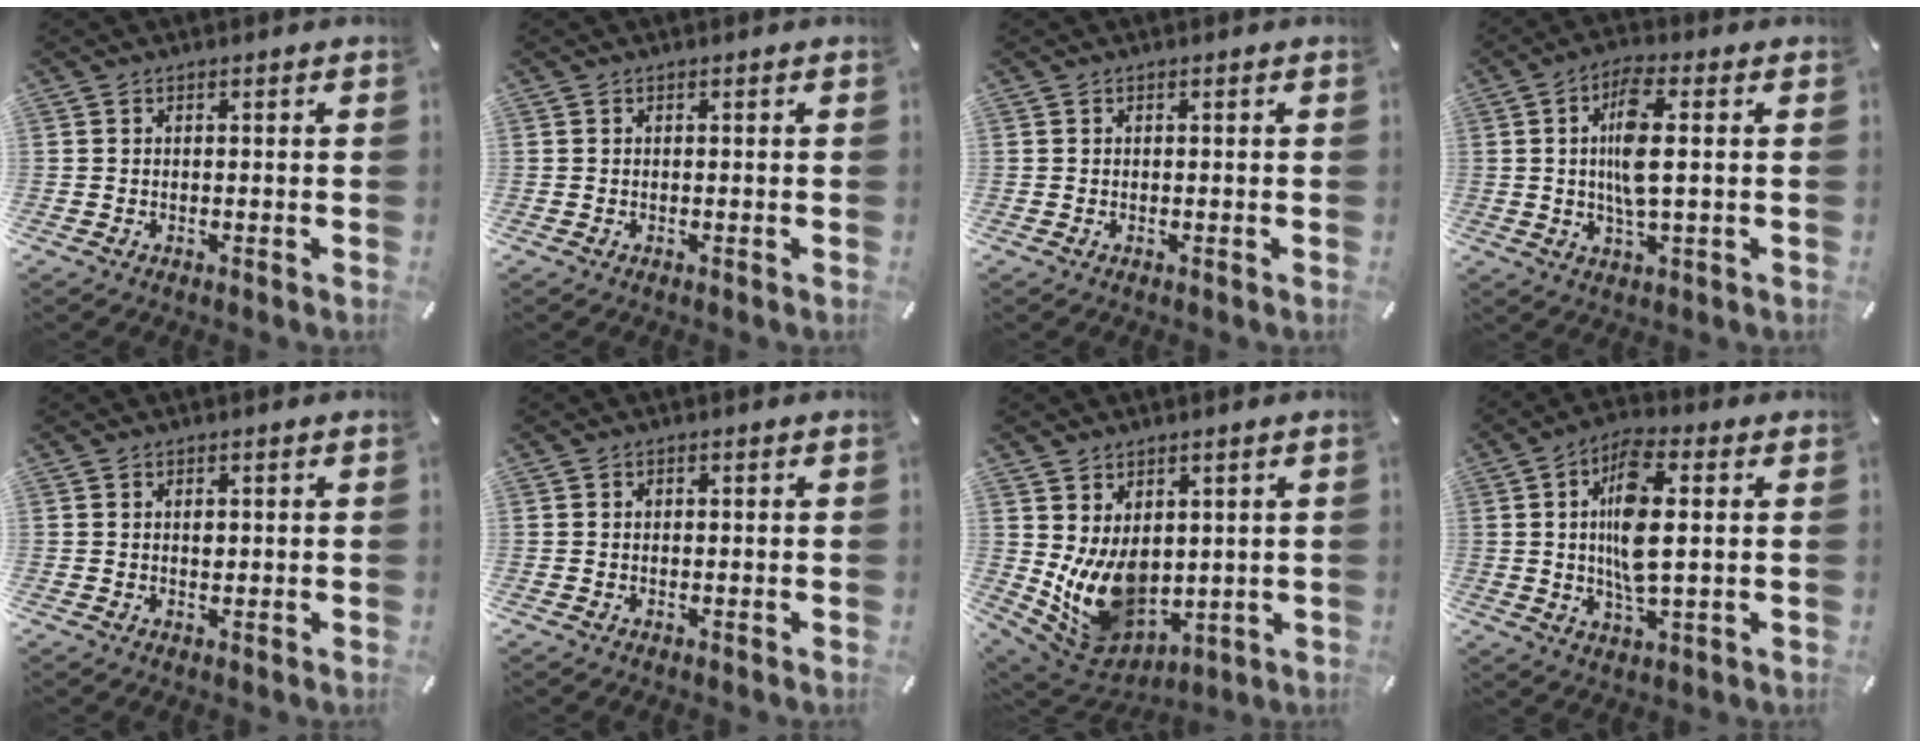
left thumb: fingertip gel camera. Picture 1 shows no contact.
{"total": 0.0}
{"total": 0.0}
{"total": 9.3, "force": [0.7, 2.6, 8.9], "torque": [-0.186, -0.004, 0.007]}
{"total": 1.1, "force": [0.2, 0.8, 0.7], "torque": [-0.009, -0.002, 0.002]}
{"total": 0.5, "force": [0.1, 0.5, 0.2], "torque": [-0.004, 0.002, 0.001]}
{"total": 12.7, "force": [0.5, 9.9, 8.0], "torque": [-0.157, -0.024, 0.021]}
{"total": 11.8, "force": [1.2, 4.2, 10.9], "torque": [-0.220, -0.003, 0.016]}